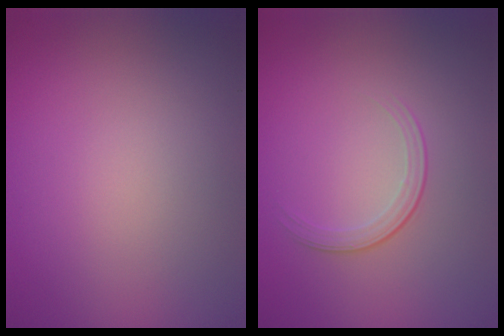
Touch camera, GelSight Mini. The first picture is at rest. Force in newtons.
{"total": 1.7, "press": 0.9, "slide": 1.4}